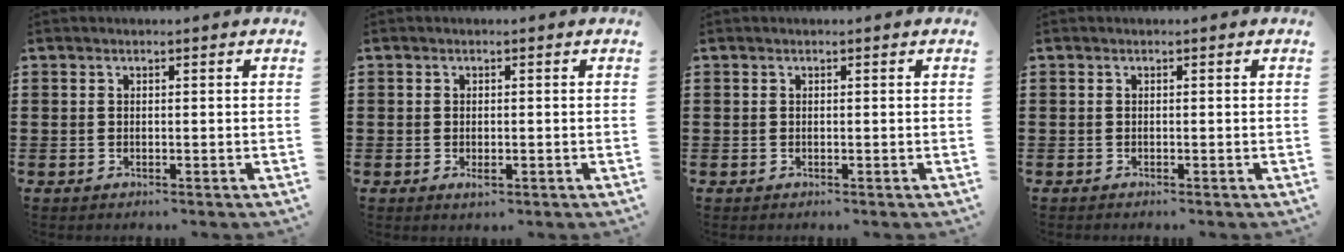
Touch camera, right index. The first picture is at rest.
{"total": 1.1, "force": [-0.4, 0.6, 0.9], "torque": [-0.016, -0.002, -0.006]}
{"total": 0.0}
{"total": 0.0}